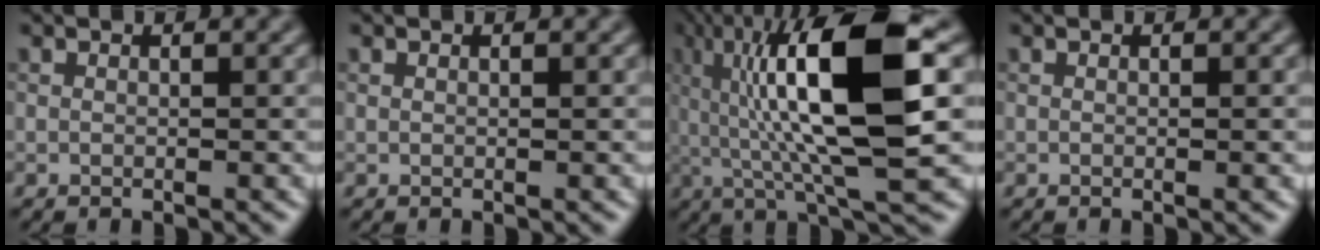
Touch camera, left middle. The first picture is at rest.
{"total": 0.0}
{"total": 11.9, "force": [1.6, 2.5, 11.5], "torque": [-0.207, 0.015, 0.042]}
{"total": 0.6, "force": [0.0, 0.3, 0.6], "torque": [-0.001, 0.000, -0.004]}